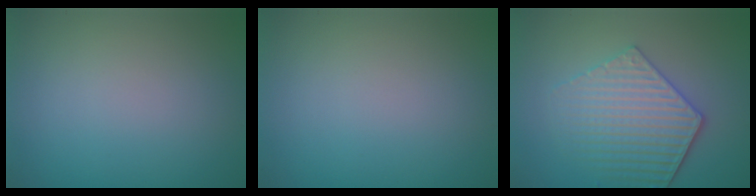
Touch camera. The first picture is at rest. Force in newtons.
{"total": 0.0}
{"total": 4.6, "press": 4.0, "slide": 2.2}